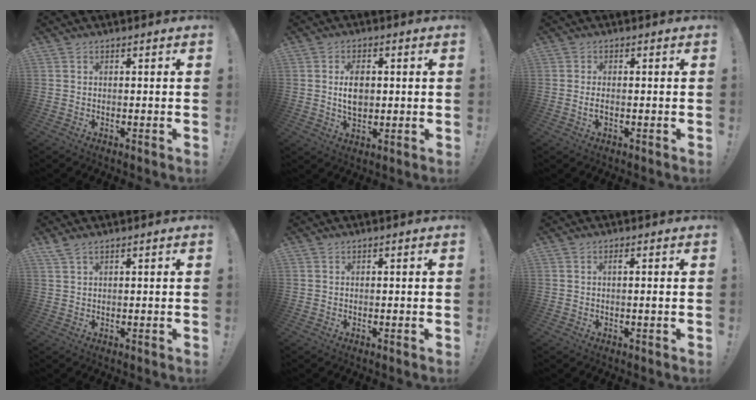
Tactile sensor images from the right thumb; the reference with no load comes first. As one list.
[{"total": 7.0, "force": [0.6, 4.5, 5.3], "torque": [-0.084, -0.003, 0.005]}, {"total": 1.6, "force": [-0.4, 0.5, 1.5], "torque": [-0.028, 0.002, -0.006]}, {"total": 2.3, "force": [1.7, 0.6, 1.4], "torque": [-0.033, -0.004, 0.033]}, {"total": 0.0}, {"total": 1.1, "force": [0.1, -0.2, 1.0], "torque": [-0.014, -0.002, -0.002]}]